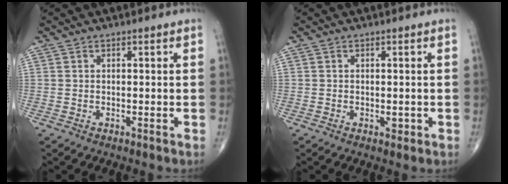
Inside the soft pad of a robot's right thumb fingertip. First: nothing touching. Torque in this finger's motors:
{"motor_torque": [2.06, 2.94, 1.67, -0.40, 0.59]}